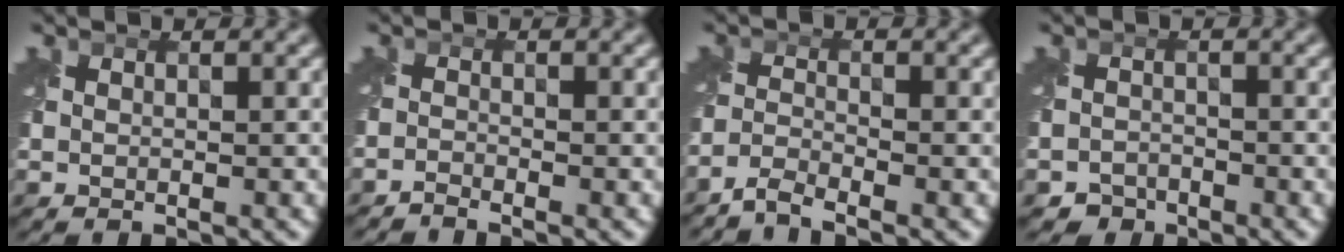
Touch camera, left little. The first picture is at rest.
{"total": 1.2, "force": [-1.2, -0.1, 0.2], "torque": [-0.007, -0.006, -0.032]}
{"total": 2.4, "force": [-2.3, 0.1, 0.8], "torque": [-0.019, -0.004, -0.059]}
{"total": 2.2, "force": [-1.9, 1.1, -0.2], "torque": [0.012, 0.001, -0.037]}